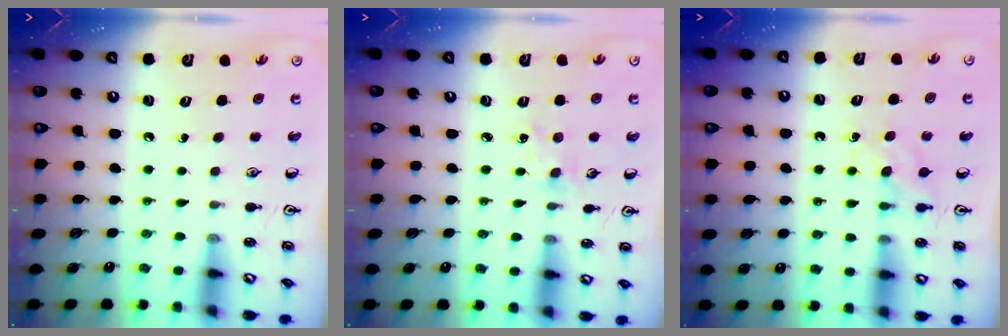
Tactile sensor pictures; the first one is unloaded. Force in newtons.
{"total": 2.6, "press": 2.5, "slide": 0.5}
{"total": 4.1, "press": 4.0, "slide": 0.6}